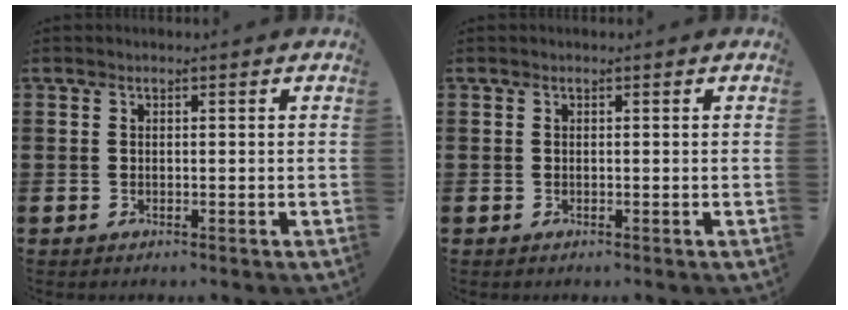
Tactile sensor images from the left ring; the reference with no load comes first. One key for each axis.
{"total": 0.0}